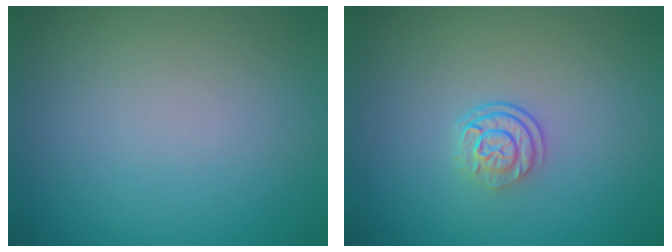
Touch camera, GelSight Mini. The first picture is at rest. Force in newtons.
{"total": 2.5, "press": 1.8, "slide": 1.8}